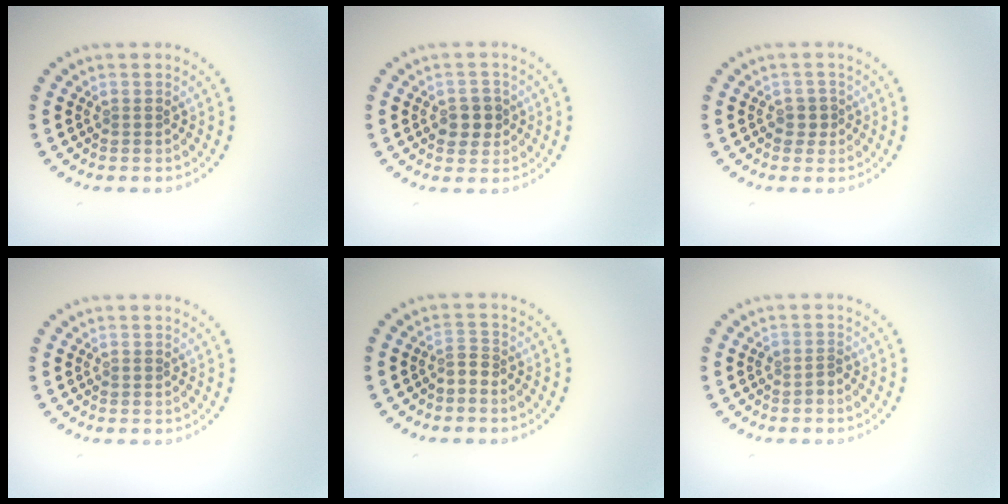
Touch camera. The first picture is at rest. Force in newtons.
{"total": 2.4, "press": 2.3, "slide": 0.6}
{"total": 1.1, "press": 0.9, "slide": 0.6}
{"total": 0.5, "press": 0.5, "slide": 0.1}
{"total": 1.2, "press": 0.7, "slide": 1.0}
{"total": 1.0, "press": 0.9, "slide": 0.6}